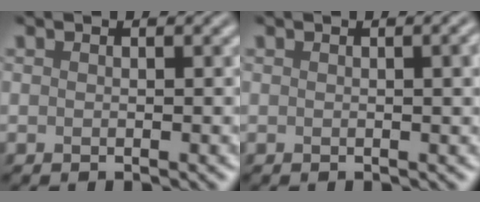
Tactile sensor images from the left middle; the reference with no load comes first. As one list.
[{"total": 2.6, "force": [0.5, 0.9, 2.3], "torque": [-0.017, 0.011, 0.005]}]